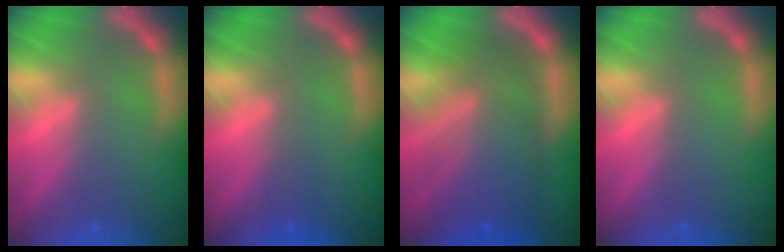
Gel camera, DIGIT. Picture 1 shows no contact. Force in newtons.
{"total": 1.0}
{"total": 9.5}
{"total": 0.0}